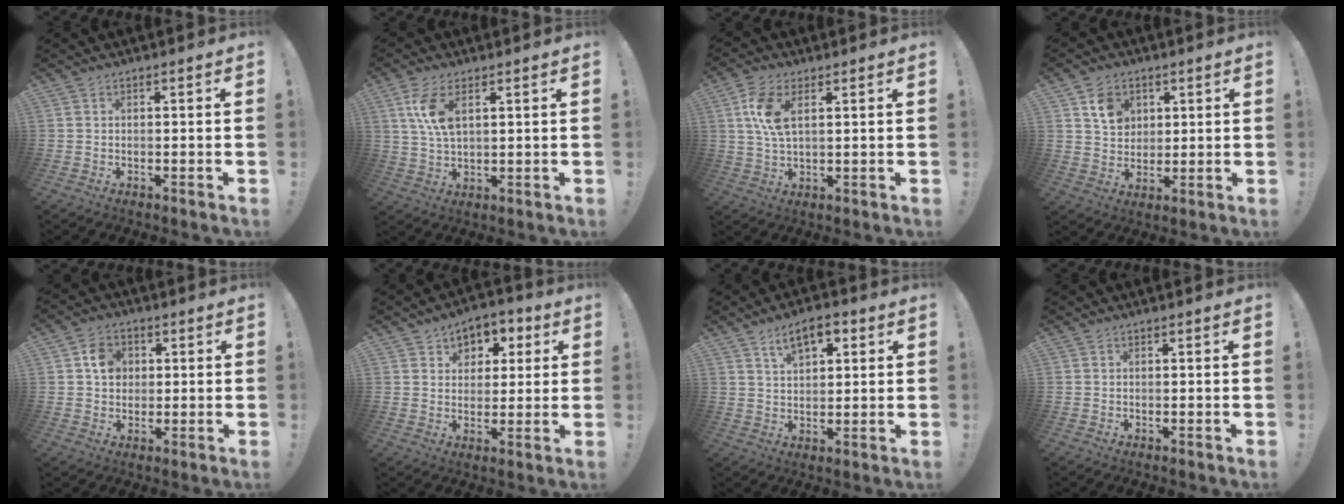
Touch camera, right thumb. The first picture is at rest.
{"total": 8.5, "force": [3.2, 3.8, 6.8], "torque": [-0.134, -0.008, 0.055]}
{"total": 8.8, "force": [3.0, 4.1, 7.2], "torque": [-0.153, -0.002, 0.053]}
{"total": 8.6, "force": [4.1, 7.0, 2.9], "torque": [-0.034, -0.016, 0.079]}
{"total": 6.9, "force": [1.7, 6.0, 2.9], "torque": [-0.031, 0.001, 0.031]}
{"total": 6.3, "force": [1.8, 5.8, 1.6], "torque": [-0.009, -0.012, 0.034]}
{"total": 8.1, "force": [4.3, 4.2, 5.5], "torque": [-0.081, -0.005, 0.077]}
{"total": 0.0}